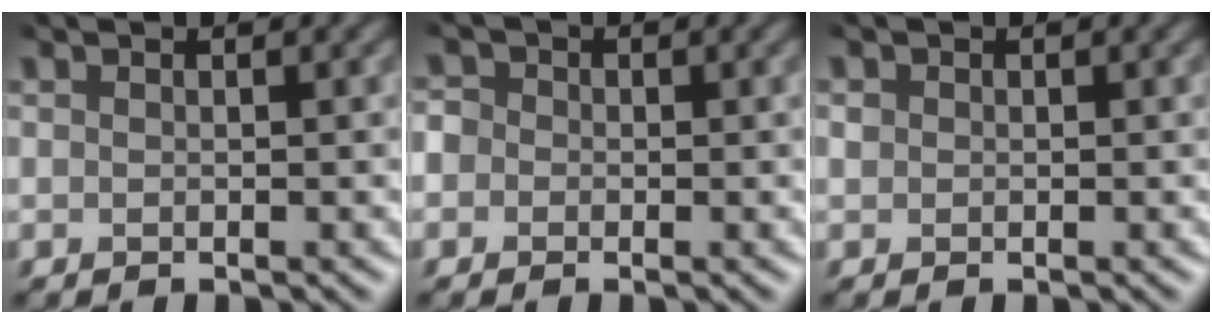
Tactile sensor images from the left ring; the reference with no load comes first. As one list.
[{"total": 2.9, "force": [-2.1, -0.1, -2.1], "torque": [0.015, -0.015, -0.026]}, {"total": 2.1, "force": [-0.9, -1.0, -1.6], "torque": [0.002, -0.011, 0.004]}]